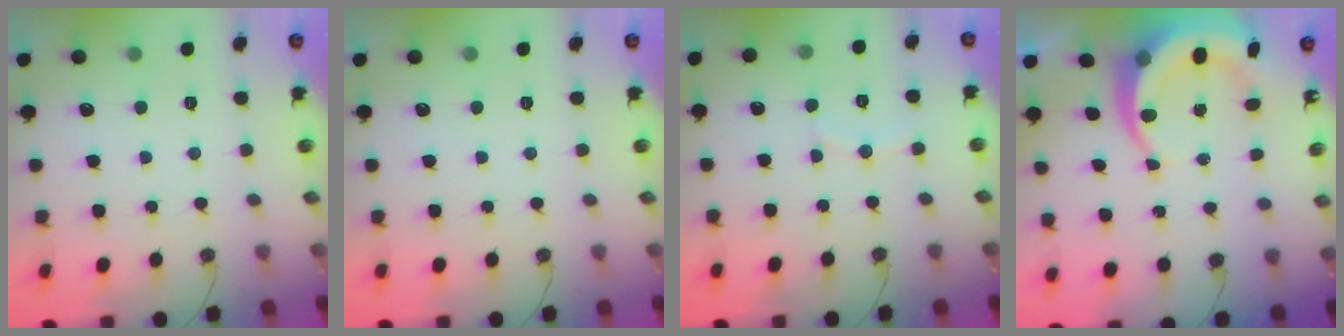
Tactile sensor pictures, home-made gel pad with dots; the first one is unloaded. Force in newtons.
{"total": 0.0}
{"total": 5.5, "press": 5.5, "slide": 0.5}
{"total": 10.1, "press": 10.0, "slide": 1.4}